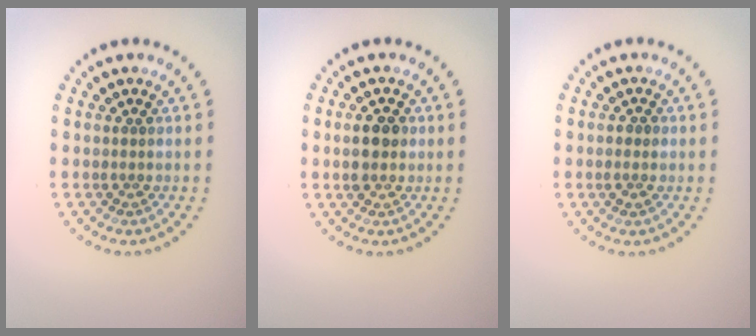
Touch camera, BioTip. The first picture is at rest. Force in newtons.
{"total": 2.4, "press": 2.4, "slide": 0.2}
{"total": 1.2, "press": 1.2, "slide": 0.2}